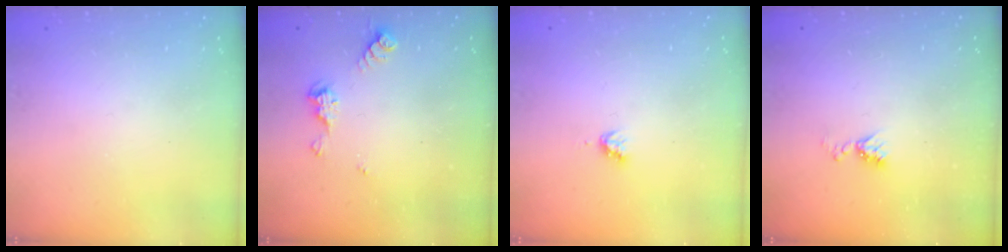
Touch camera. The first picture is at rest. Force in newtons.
{"total": 6.3, "press": 6.3, "slide": 0.5}
{"total": 2.8, "press": 2.8, "slide": 0.3}
{"total": 5.9, "press": 5.9, "slide": 0.8}